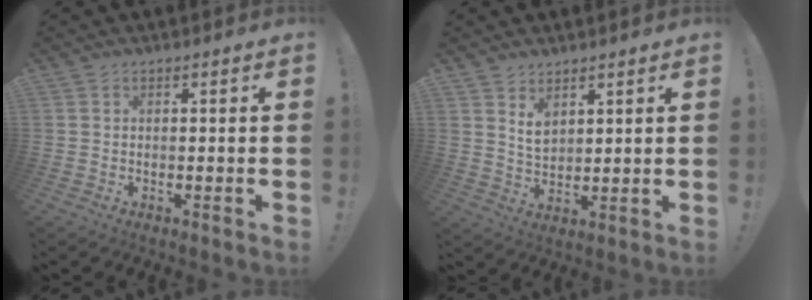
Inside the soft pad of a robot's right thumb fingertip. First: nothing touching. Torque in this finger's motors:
{"motor_torque": [-0.23, 0.36, -0.06, 0.18, 0.02]}